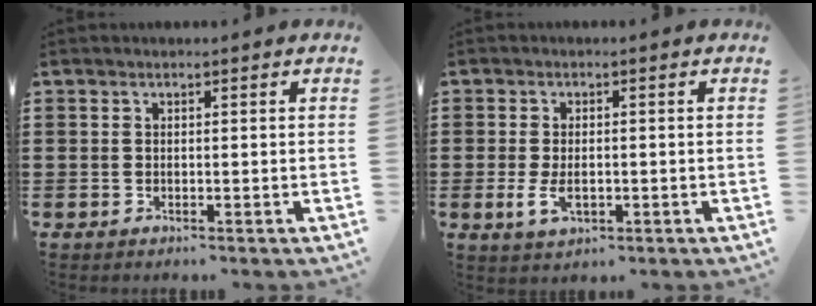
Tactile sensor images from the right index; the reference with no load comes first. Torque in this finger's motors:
{"motor_torque": [1.42, 0.71, 0.10, 0.09]}